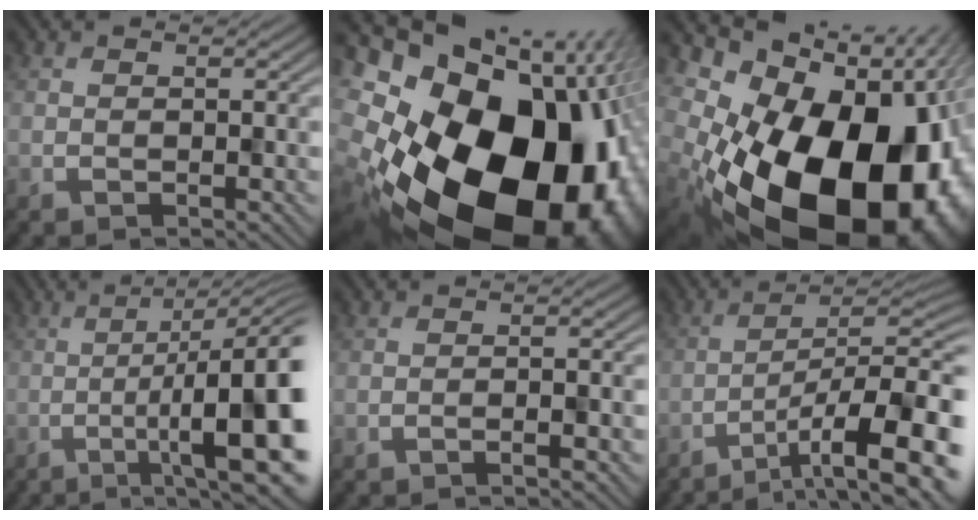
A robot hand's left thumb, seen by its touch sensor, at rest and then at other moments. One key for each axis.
{"total": 24.4, "fx": -5.5, "fy": 18.6, "fz": 14.8, "tx": -0.274, "ty": -0.077, "tz": -0.118}
{"total": 22.4, "fx": -6.2, "fy": 15.1, "fz": 15.3, "tx": -0.291, "ty": -0.078, "tz": -0.059}
{"total": 15.3, "fx": -3.6, "fy": 3.8, "fz": 14.4, "tx": -0.165, "ty": 0.000, "tz": -0.040}
{"total": 2.3, "fx": -1.2, "fy": 0.3, "fz": 1.9, "tx": -0.025, "ty": 0.013, "tz": -0.027}
{"total": 13.7, "fx": -7.2, "fy": 3.6, "fz": 11.0, "tx": -0.143, "ty": 0.002, "tz": -0.102}